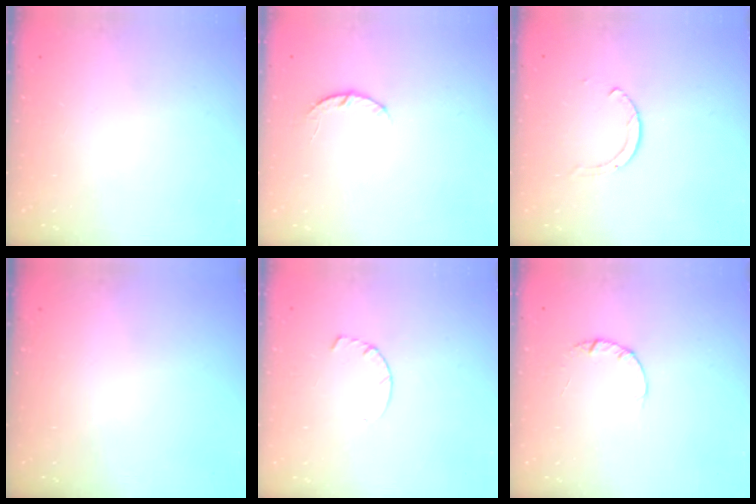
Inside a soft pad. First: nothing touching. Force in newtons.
{"total": 3.5, "press": 3.5, "slide": 0.6}
{"total": 2.0, "press": 1.9, "slide": 0.3}
{"total": 0.0}
{"total": 2.9, "press": 2.9, "slide": 0.4}
{"total": 1.4, "press": 1.4, "slide": 0.2}